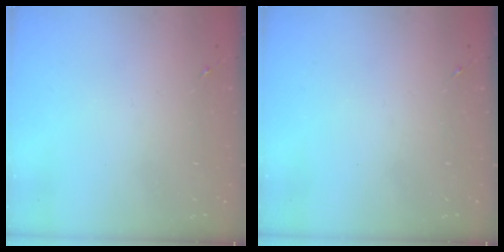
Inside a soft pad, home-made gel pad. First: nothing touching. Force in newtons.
{"total": 0.0}